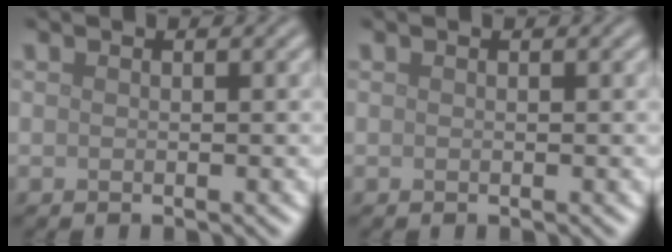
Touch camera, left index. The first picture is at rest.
{"total": 0.0}